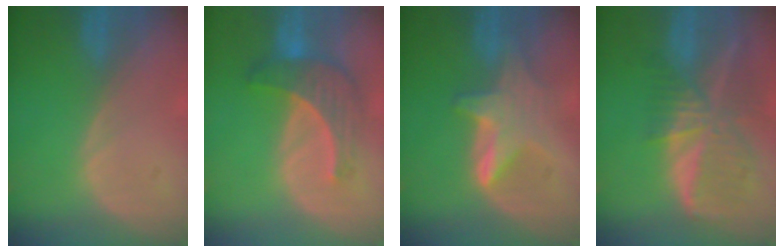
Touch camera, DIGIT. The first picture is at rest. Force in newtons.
{"total": 7.1, "press": 6.8, "slide": 2.2}
{"total": 6.3, "press": 6.2, "slide": 0.7}
{"total": 9.5, "press": 8.2, "slide": 4.7}